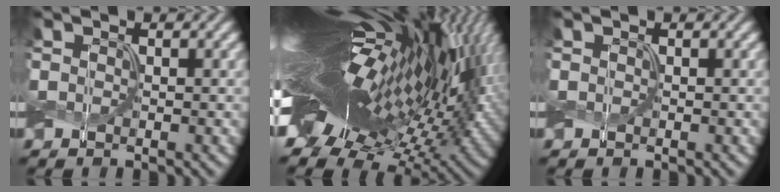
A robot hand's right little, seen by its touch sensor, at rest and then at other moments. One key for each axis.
{"total": 20.9, "fx": 2.9, "fy": 7.8, "fz": 19.1, "tx": -0.323, "ty": -0.014, "tz": 0.030}
{"total": 0.0}